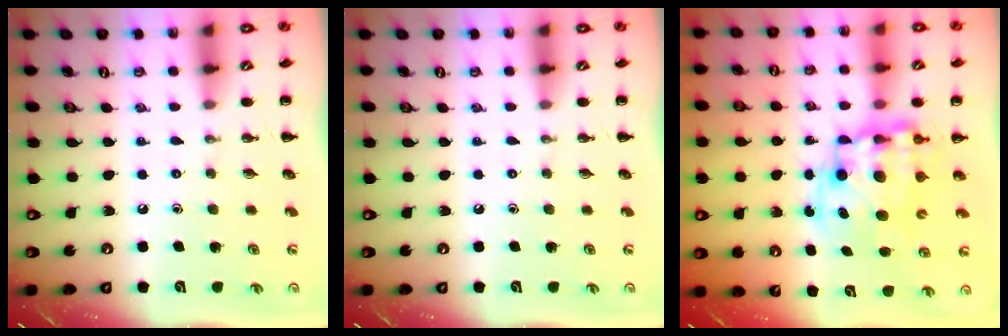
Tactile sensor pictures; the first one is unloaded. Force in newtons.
{"total": 0.0}
{"total": 12.2, "press": 11.8, "slide": 3.0}